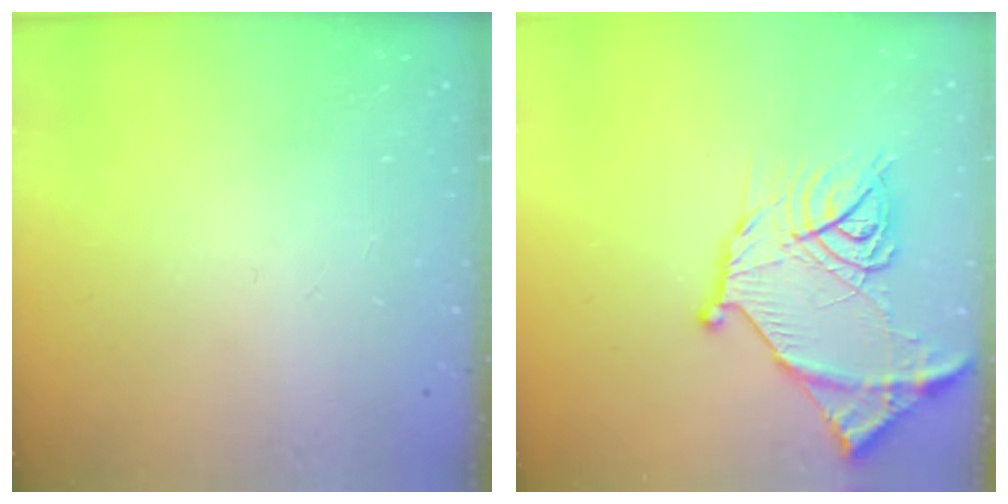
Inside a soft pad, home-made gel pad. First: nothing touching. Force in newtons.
{"total": 16.8, "press": 16.7, "slide": 1.5}